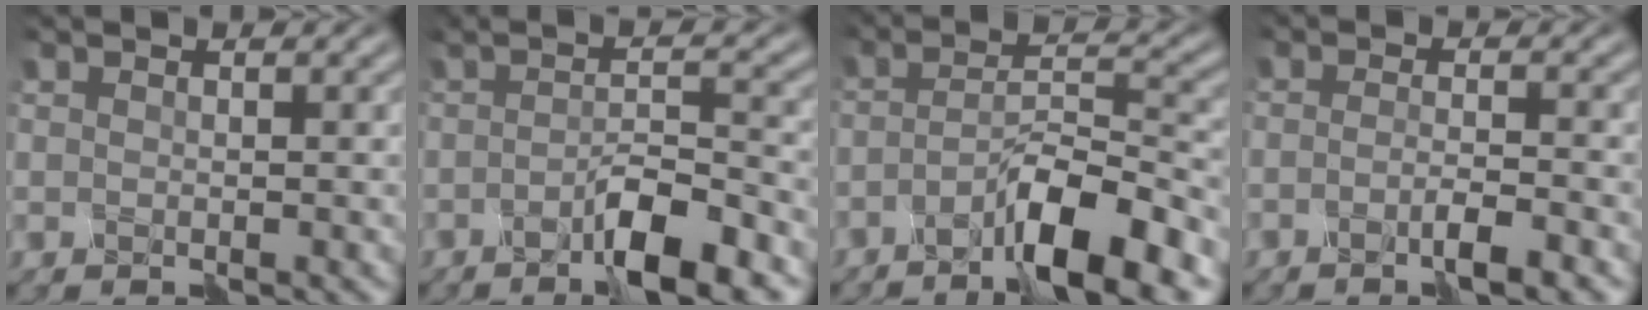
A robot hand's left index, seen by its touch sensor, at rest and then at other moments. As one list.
[{"total": 5.6, "force": [-2.9, 0.5, 4.8], "torque": [-0.078, 0.002, -0.054]}, {"total": 6.8, "force": [-4.4, 0.9, 5.1], "torque": [-0.090, 0.007, -0.078]}, {"total": 2.7, "force": [-2.0, 0.0, 1.9], "torque": [-0.033, 0.001, -0.040]}]